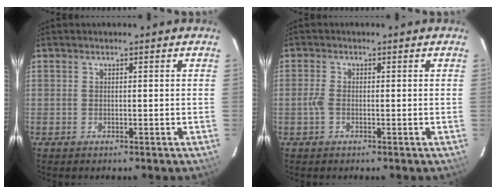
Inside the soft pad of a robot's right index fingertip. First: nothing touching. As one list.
[{"total": 2.1, "force": [-0.6, 1.0, 1.7], "torque": [-0.043, 0.002, -0.014]}]